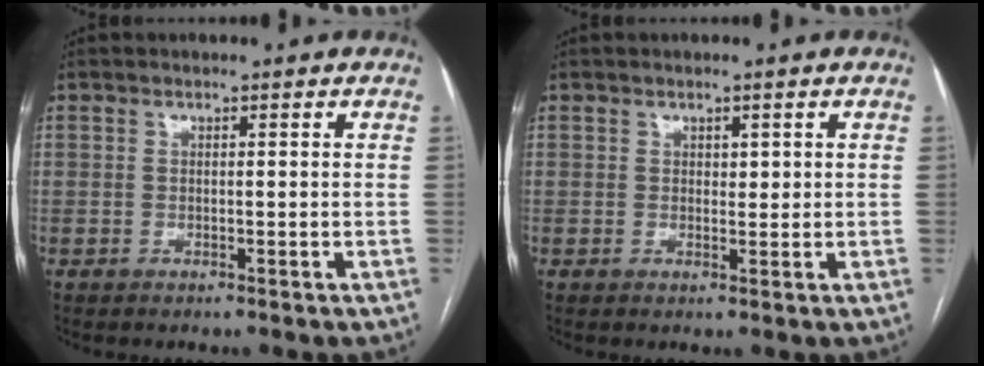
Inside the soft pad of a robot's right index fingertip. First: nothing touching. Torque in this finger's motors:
{"motor_torque": [-0.11, 0.14, 0.05, 0.00]}